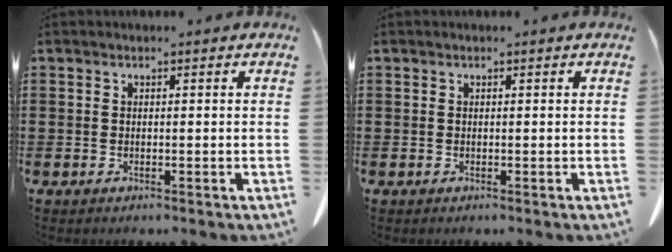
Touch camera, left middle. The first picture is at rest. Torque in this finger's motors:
{"motor_torque": [-0.04, 0.02, 0.00, -0.01]}